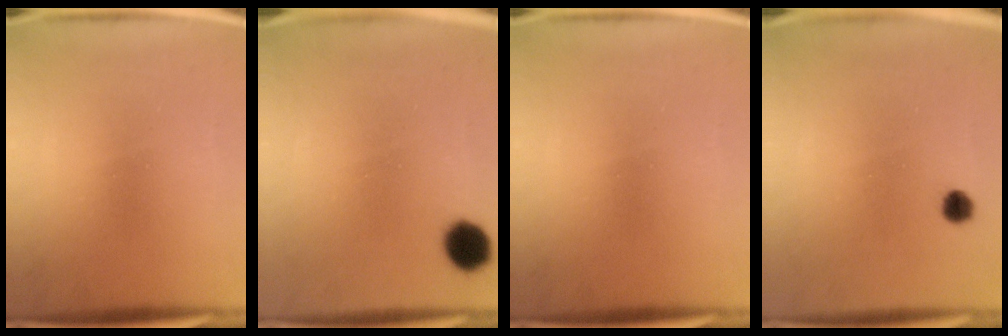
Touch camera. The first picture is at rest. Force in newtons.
{"total": 6.7}
{"total": 0.0}
{"total": 2.3}